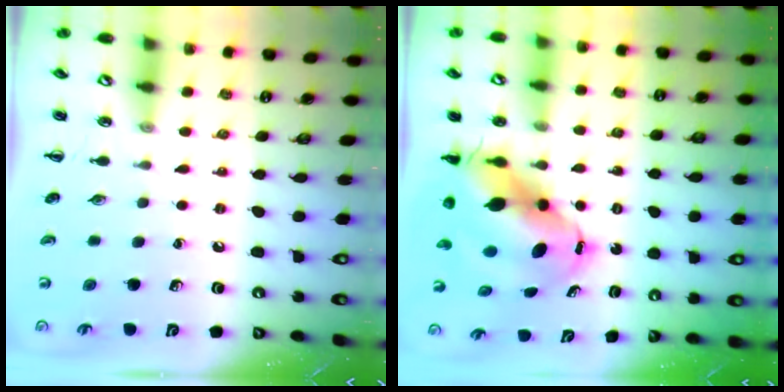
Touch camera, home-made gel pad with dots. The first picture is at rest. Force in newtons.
{"total": 11.7, "press": 11.4, "slide": 2.8}